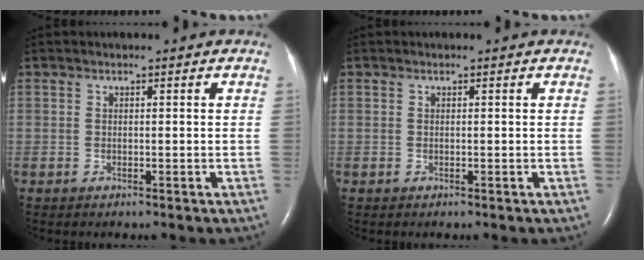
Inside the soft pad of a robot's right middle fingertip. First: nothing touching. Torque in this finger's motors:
{"motor_torque": [0.00, 0.01, 0.00, 0.00]}